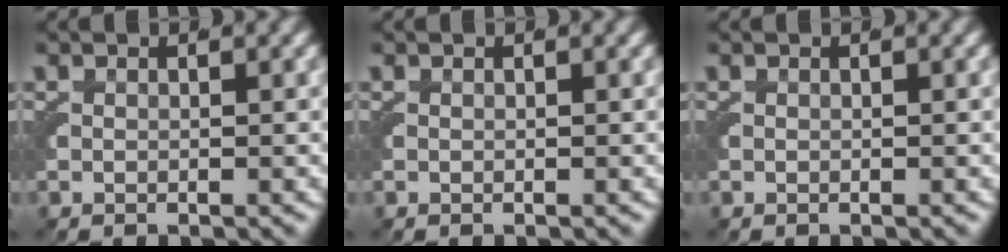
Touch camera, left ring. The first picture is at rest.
{"total": 0.0}
{"total": 0.0}